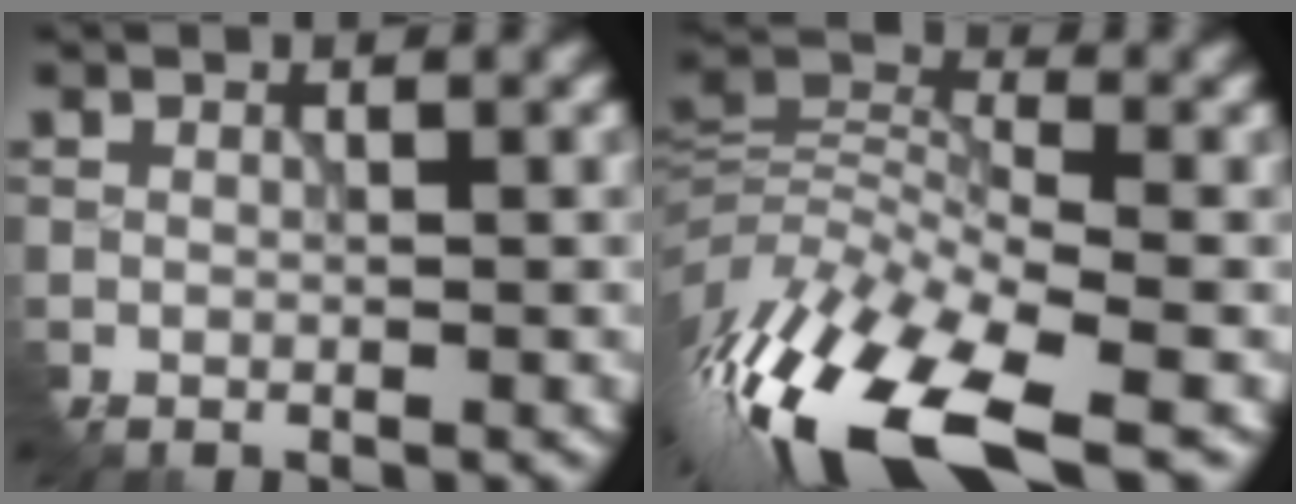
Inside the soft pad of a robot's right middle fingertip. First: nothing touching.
{"total": 13.4, "force": [-7.7, 5.3, 9.5], "torque": [-0.208, 0.006, -0.145]}